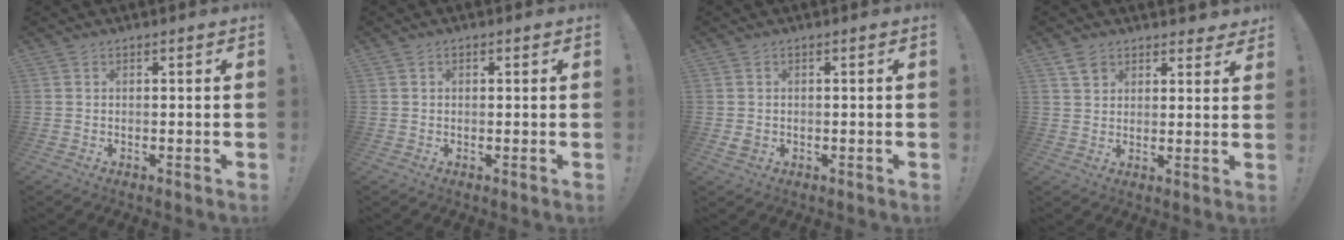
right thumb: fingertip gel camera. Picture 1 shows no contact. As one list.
[{"total": 0.7, "force": [0.0, 0.5, 0.4], "torque": [-0.001, 0.001, -0.002]}, {"total": 1.8, "force": [-0.2, 1.5, 0.9], "torque": [-0.013, 0.005, -0.002]}, {"total": 5.4, "force": [3.7, 3.7, 1.5], "torque": [-0.017, -0.018, 0.068]}]